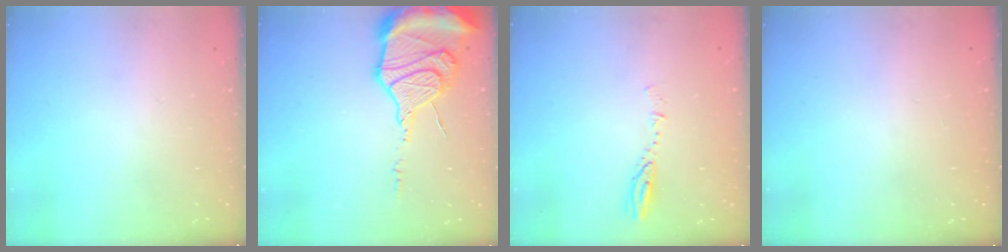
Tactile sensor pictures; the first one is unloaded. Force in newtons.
{"total": 18.9, "press": 18.8, "slide": 1.8}
{"total": 3.8, "press": 3.8, "slide": 0.4}
{"total": 0.0}